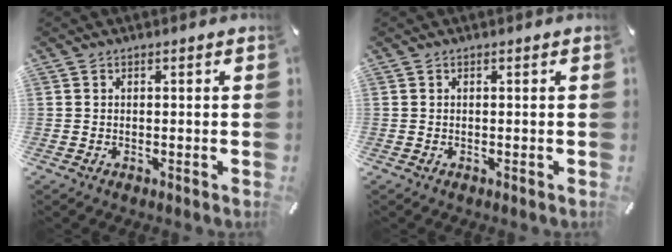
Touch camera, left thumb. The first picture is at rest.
{"total": 0.0}